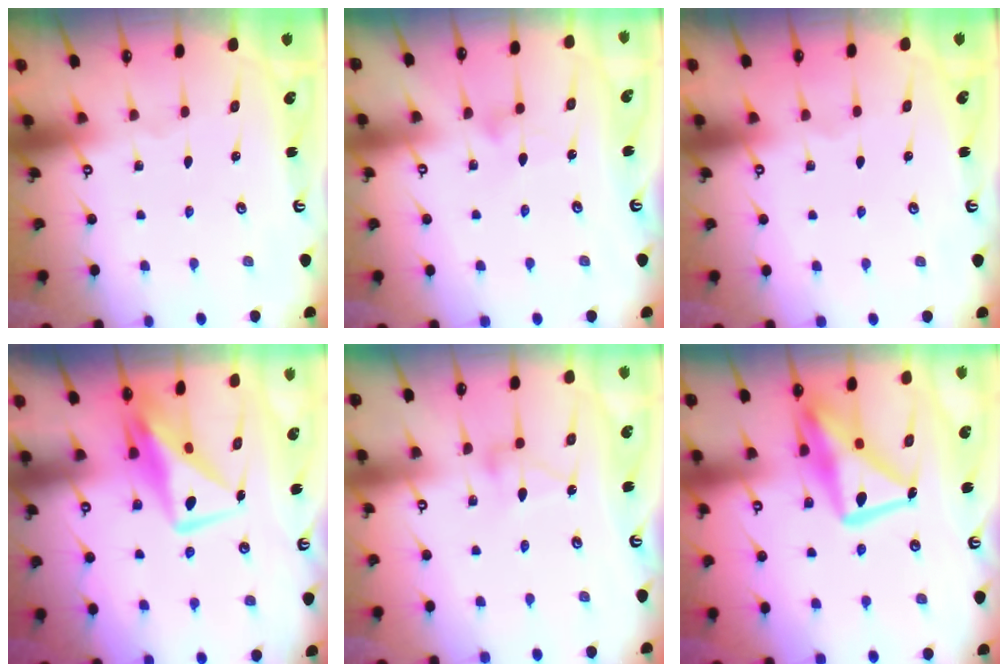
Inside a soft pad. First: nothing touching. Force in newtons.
{"total": 5.4, "press": 5.4, "slide": 0.4}
{"total": 3.7, "press": 3.7, "slide": 0.1}
{"total": 11.0, "press": 11.0, "slide": 0.8}
{"total": 9.1, "press": 9.1, "slide": 0.5}
{"total": 18.9, "press": 18.8, "slide": 2.0}